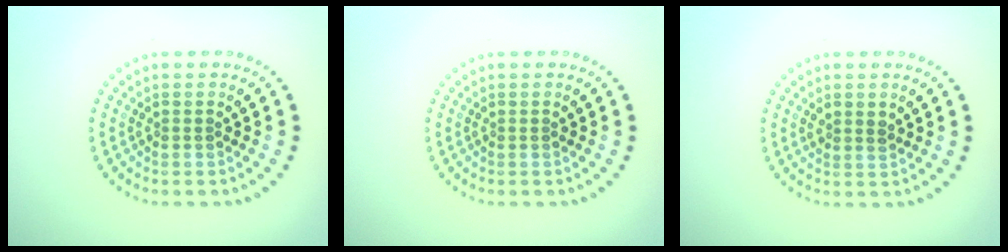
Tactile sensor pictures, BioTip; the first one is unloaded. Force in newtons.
{"total": 0.0}
{"total": 1.0, "press": 0.9, "slide": 0.5}